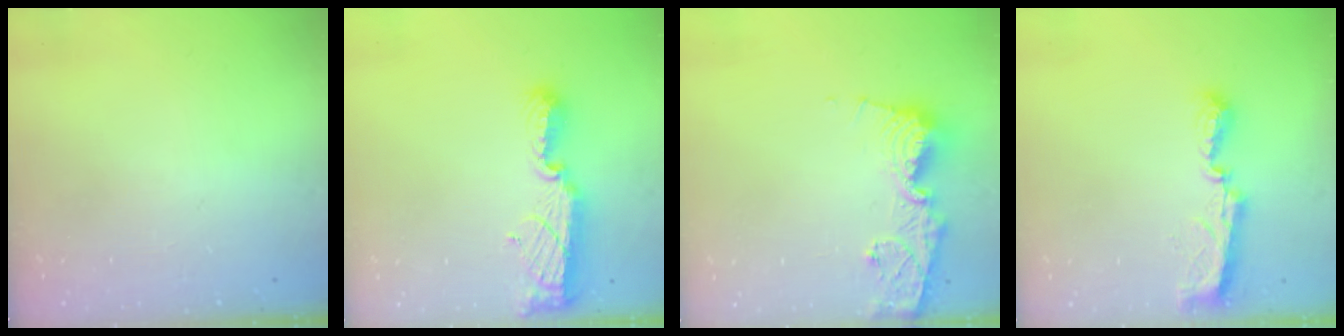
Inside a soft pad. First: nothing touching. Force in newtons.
{"total": 9.9, "press": 9.9, "slide": 0.8}
{"total": 11.2, "press": 11.2, "slide": 1.3}
{"total": 8.6, "press": 8.6, "slide": 0.4}